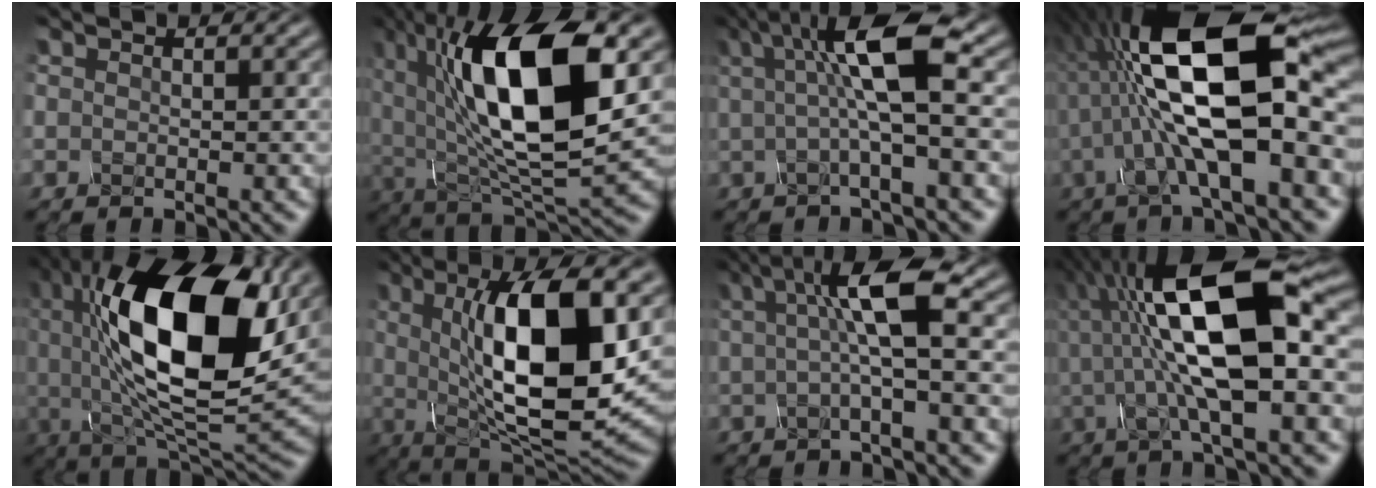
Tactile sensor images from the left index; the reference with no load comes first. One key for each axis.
{"total": 14.7, "fx": 3.5, "fy": 6.4, "fz": 12.8, "tx": -0.218, "ty": -0.002, "tz": 0.058}
{"total": 6.7, "fx": 1.2, "fy": 1.2, "fz": 6.5, "tx": -0.118, "ty": 0.011, "tz": 0.014}
{"total": 14.7, "fx": 0.5, "fy": 5.3, "fz": 13.7, "tx": -0.246, "ty": 0.023, "tz": -0.006}
{"total": 16.8, "fx": 4.2, "fy": 6.6, "fz": 14.9, "tx": -0.250, "ty": 0.002, "tz": 0.059}
{"total": 13.1, "fx": 1.7, "fy": 4.4, "fz": 12.2, "tx": -0.186, "ty": -0.005, "tz": 0.029}
{"total": 5.9, "fx": 1.0, "fy": 0.9, "fz": 5.7, "tx": -0.104, "ty": 0.012, "tz": 0.012}
{"total": 13.0, "fx": 1.2, "fy": 4.2, "fz": 12.3, "tx": -0.218, "ty": 0.020, "tz": 0.013}